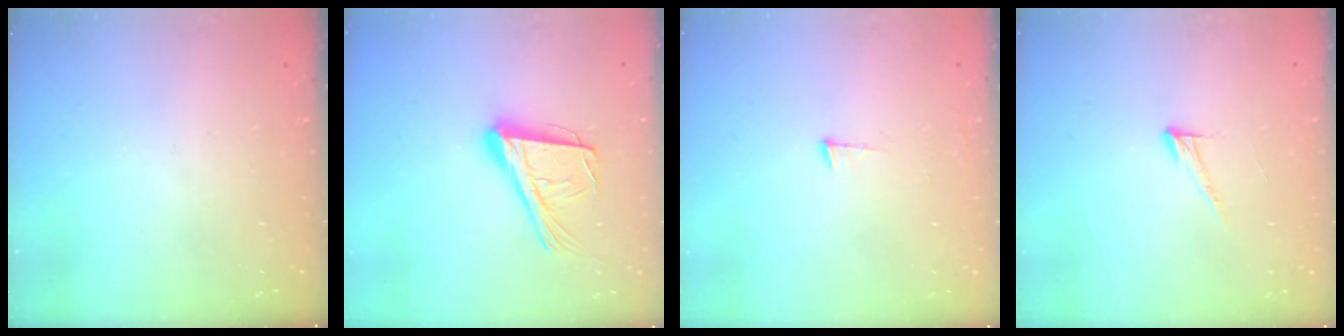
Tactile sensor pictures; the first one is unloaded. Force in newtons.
{"total": 19.5, "press": 19.1, "slide": 3.9}
{"total": 2.8, "press": 2.7, "slide": 0.5}
{"total": 6.5, "press": 6.5, "slide": 0.4}